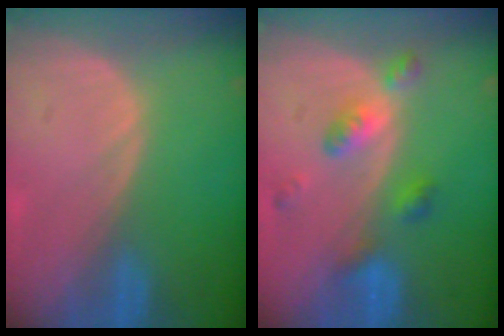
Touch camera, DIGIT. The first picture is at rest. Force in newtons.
{"total": 5.9, "press": 5.1, "slide": 2.9}